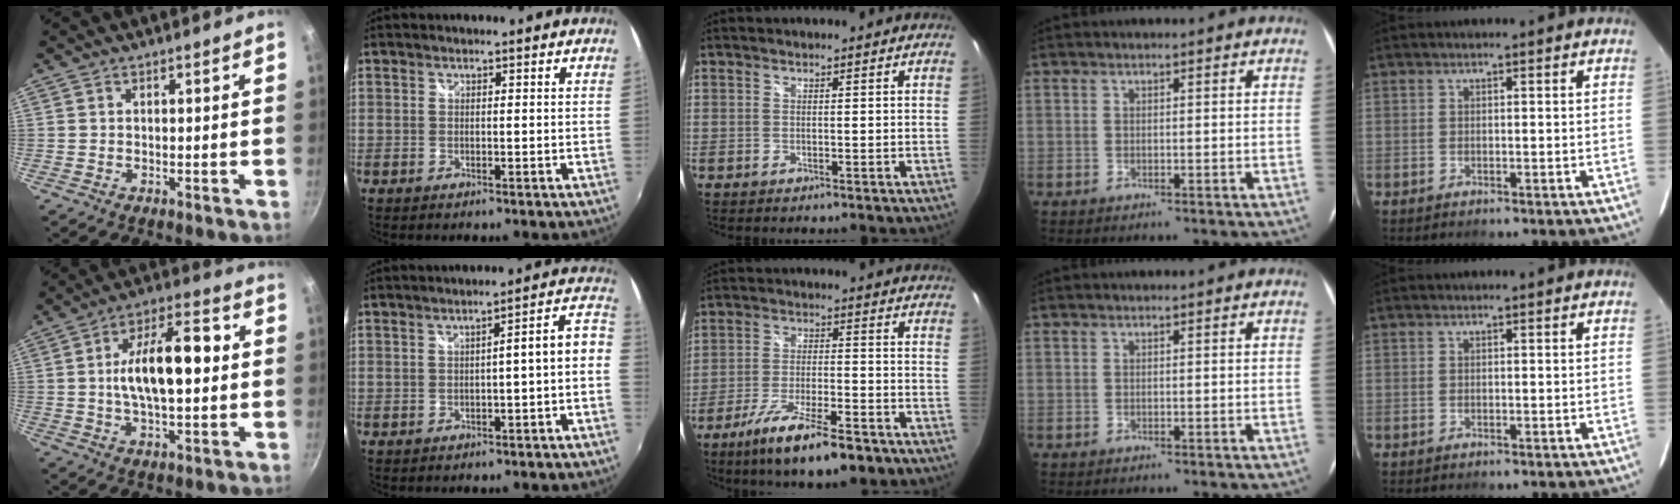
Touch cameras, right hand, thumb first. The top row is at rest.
{"thumb": {"total": 15.2, "force": [1.1, 6.9, 13.5], "torque": [-0.207, 0.024, 0.010]}, "index": {"total": 5.7, "force": [-1.8, 0.6, 5.4], "torque": [-0.073, 0.020, -0.011]}, "middle": {"total": 13.9, "force": [-9.5, 3.3, 9.6], "torque": [-0.189, -0.035, -0.160]}}